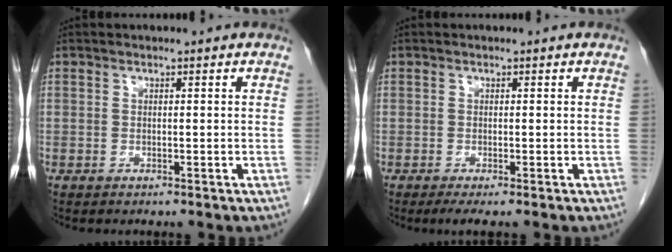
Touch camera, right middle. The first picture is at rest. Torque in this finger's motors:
{"motor_torque": [0.37, -0.19, -0.01, 0.02]}